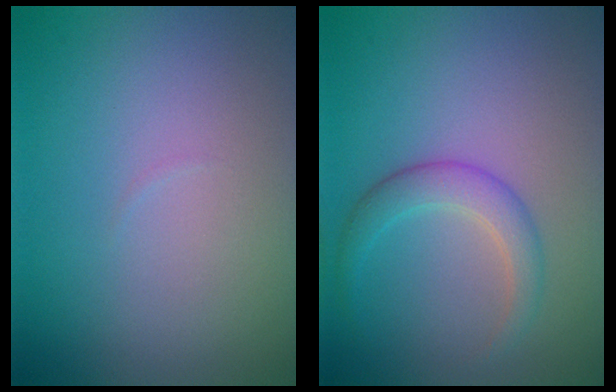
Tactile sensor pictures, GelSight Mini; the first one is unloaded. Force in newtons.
{"total": 2.6, "press": 2.6, "slide": 0.1}